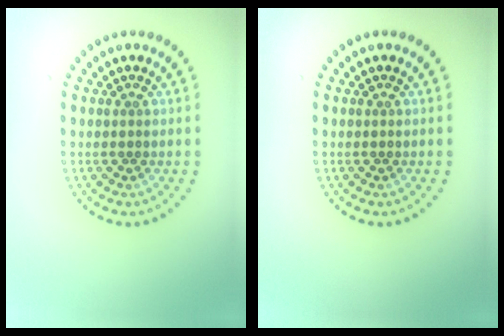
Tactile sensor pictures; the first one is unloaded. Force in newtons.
{"total": 0.0}